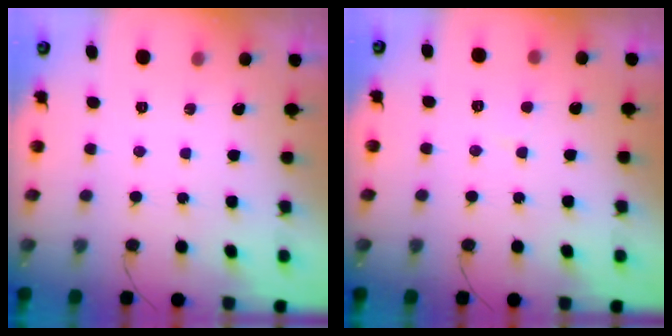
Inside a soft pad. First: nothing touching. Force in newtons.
{"total": 3.5, "press": 3.5, "slide": 0.3}